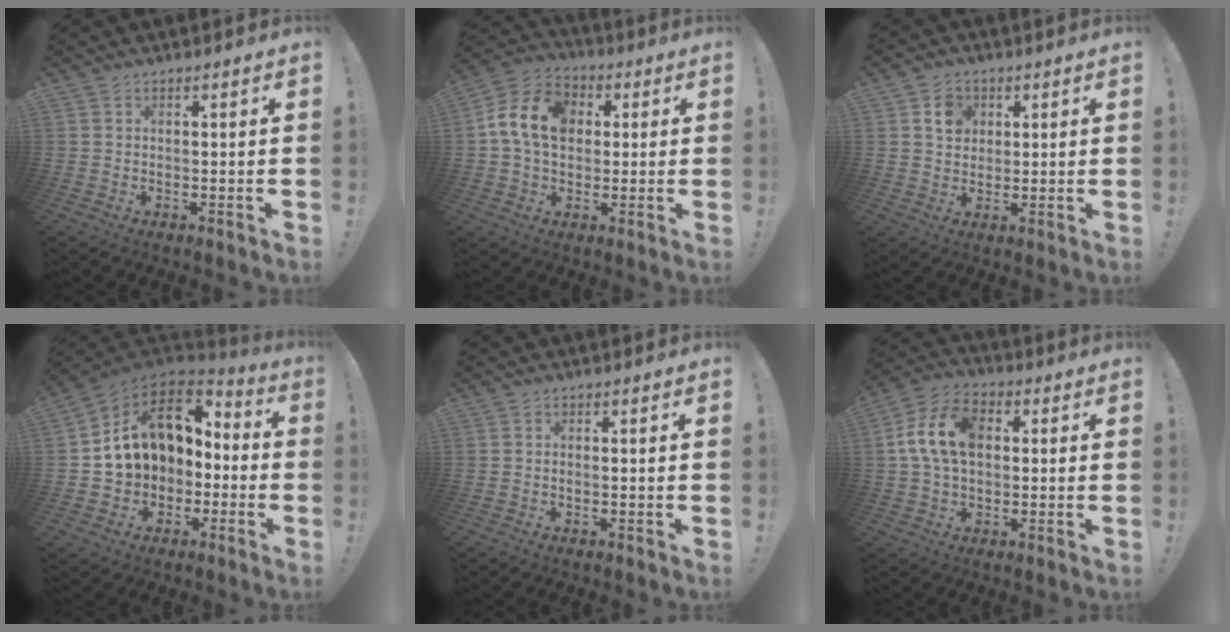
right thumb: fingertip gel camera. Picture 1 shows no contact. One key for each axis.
{"total": 13.9, "fx": 2.2, "fy": 10.5, "fz": 8.8, "tx": -0.159, "ty": 0.016, "tz": 0.046}
{"total": 5.9, "fx": 2.4, "fy": 5.0, "fz": 1.9, "tx": -0.021, "ty": -0.006, "tz": 0.042}
{"total": 15.3, "fx": 4.7, "fy": 11.3, "fz": 9.2, "tx": -0.146, "ty": -0.009, "tz": 0.098}
{"total": 0.5, "fx": -0.3, "fy": 0.2, "fz": 0.4, "tx": -0.017, "ty": 0.002, "tz": -0.003}
{"total": 13.8, "fx": 1.9, "fy": 9.4, "fz": 10.0, "tx": -0.203, "ty": 0.018, "tz": 0.037}